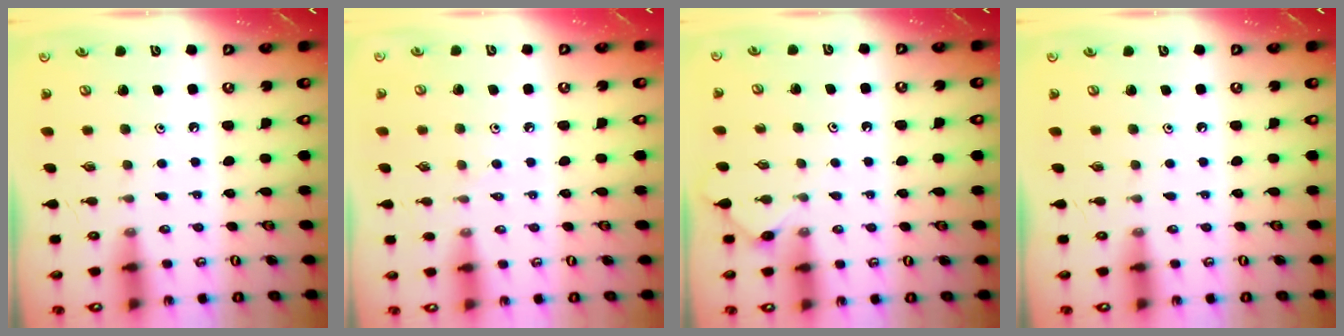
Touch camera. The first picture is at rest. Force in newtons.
{"total": 4.3, "press": 4.2, "slide": 0.7}
{"total": 3.0, "press": 3.0, "slide": 0.4}
{"total": 0.0}